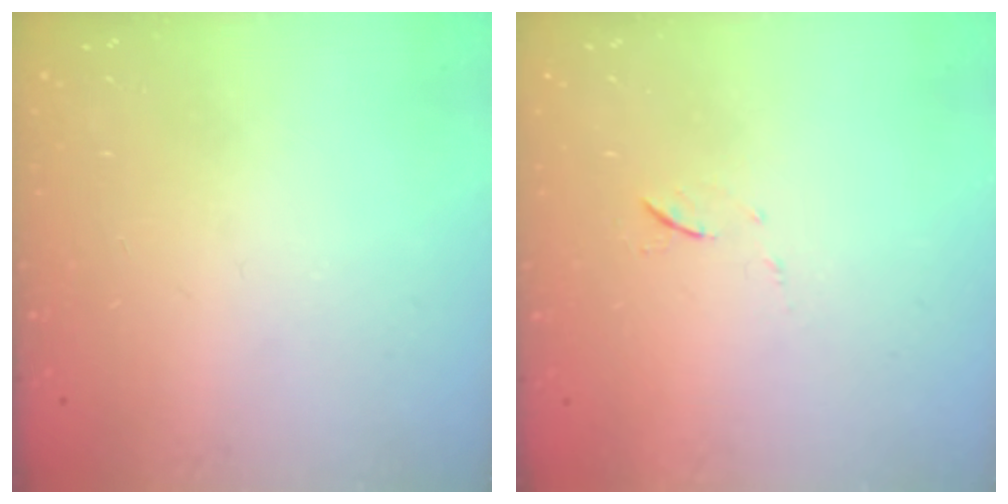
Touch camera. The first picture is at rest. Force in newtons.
{"total": 5.2, "press": 5.1, "slide": 0.7}